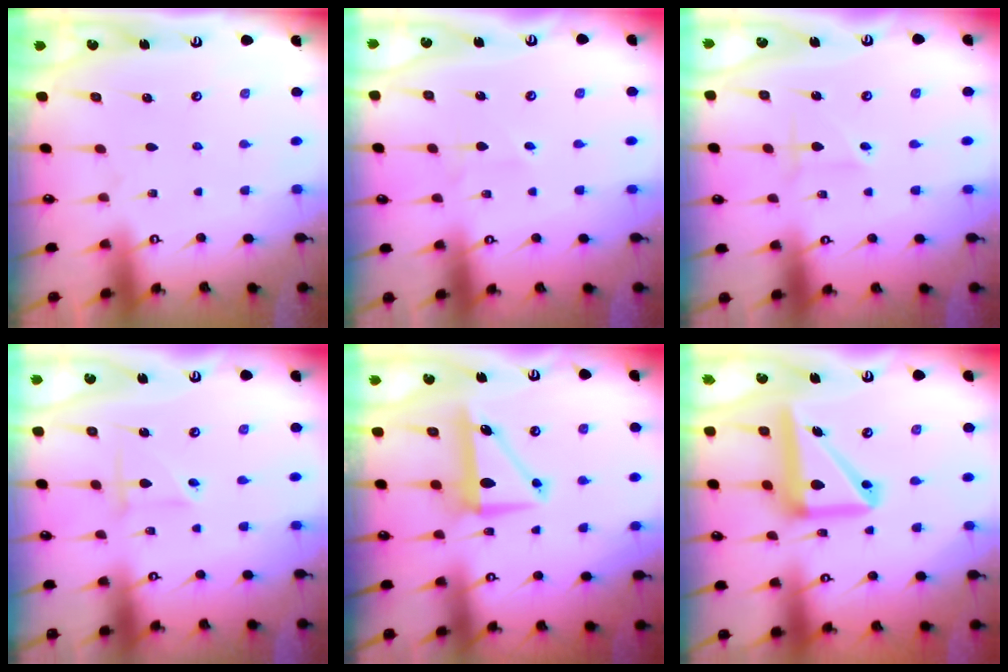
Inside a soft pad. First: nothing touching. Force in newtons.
{"total": 1.6, "press": 1.6, "slide": 0.1}
{"total": 1.8, "press": 1.7, "slide": 0.7}
{"total": 2.9, "press": 2.9, "slide": 0.3}
{"total": 8.4, "press": 8.0, "slide": 2.5}
{"total": 15.4, "press": 15.3, "slide": 2.1}